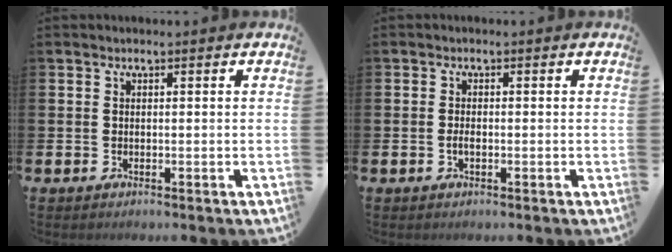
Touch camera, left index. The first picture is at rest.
{"total": 1.1, "force": [-0.3, 0.5, 0.9], "torque": [-0.013, 0.000, -0.008]}